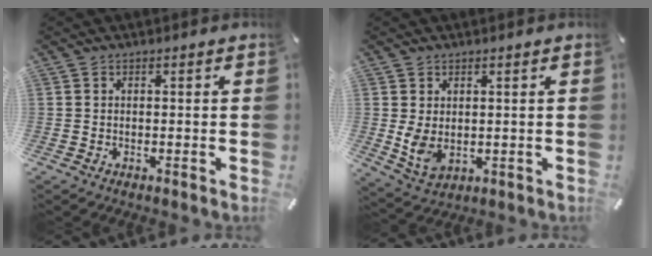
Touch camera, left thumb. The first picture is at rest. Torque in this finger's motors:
{"motor_torque": [0.61, 1.60, 0.49, -0.28, 0.18]}